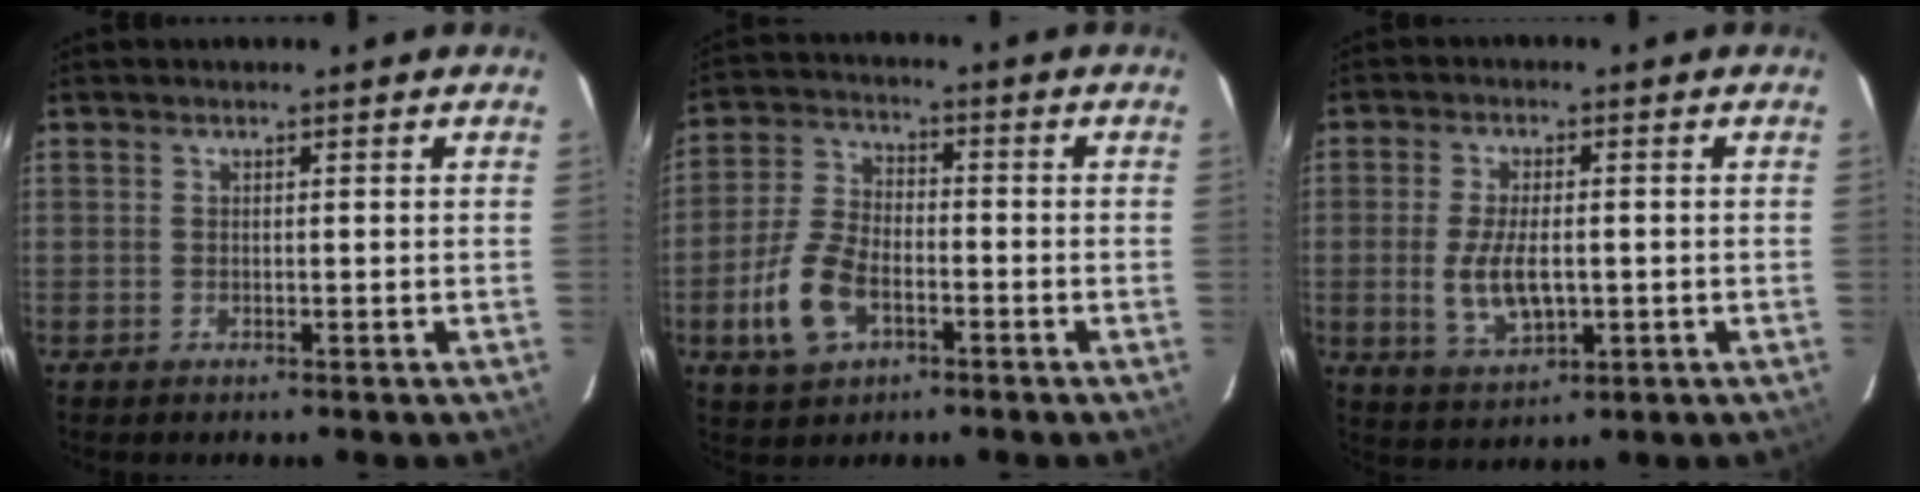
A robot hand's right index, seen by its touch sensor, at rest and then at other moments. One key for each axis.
{"total": 10.6, "fx": -4.4, "fy": 6.2, "fz": 7.4, "tx": -0.171, "ty": 0.003, "tz": -0.080}
{"total": 8.2, "fx": -1.0, "fy": 3.8, "fz": 7.2, "tx": -0.147, "ty": -0.009, "tz": -0.012}